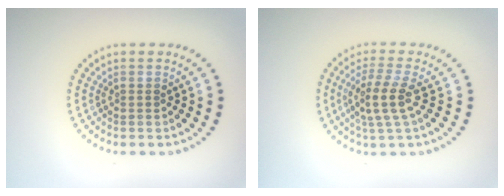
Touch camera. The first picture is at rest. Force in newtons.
{"total": 3.4, "press": 3.0, "slide": 1.7}